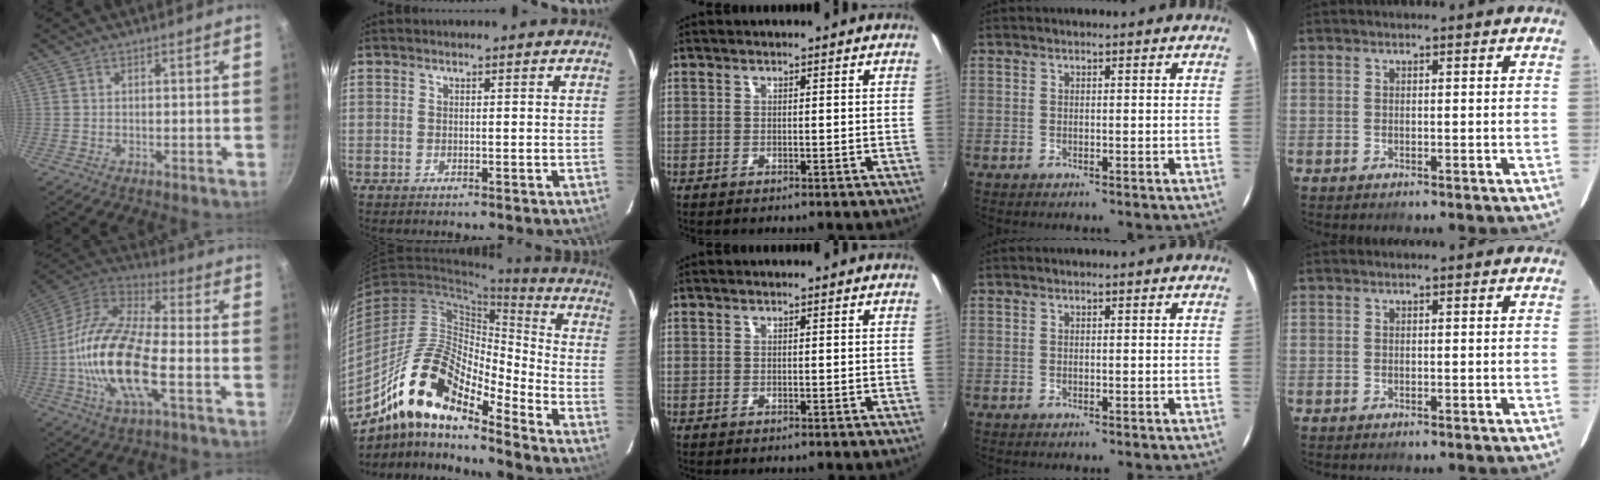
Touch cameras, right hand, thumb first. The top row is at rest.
{"thumb": {"total": 20.3, "force": [-4.8, 7.8, 18.1], "torque": [-0.353, 0.032, -0.110]}, "index": {"total": 17.8, "force": [-12.7, 5.3, 11.3], "torque": [-0.195, 0.000, -0.250]}}